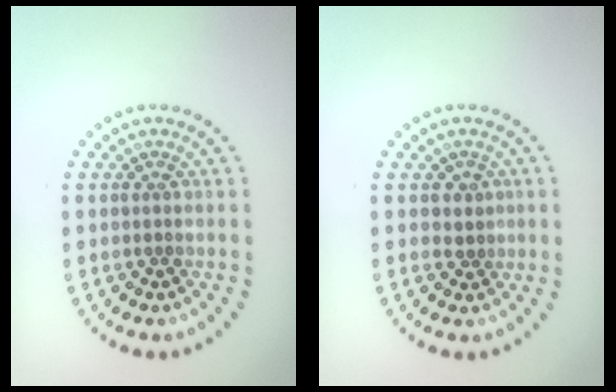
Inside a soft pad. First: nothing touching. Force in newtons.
{"total": 1.2, "press": 0.8, "slide": 0.8}